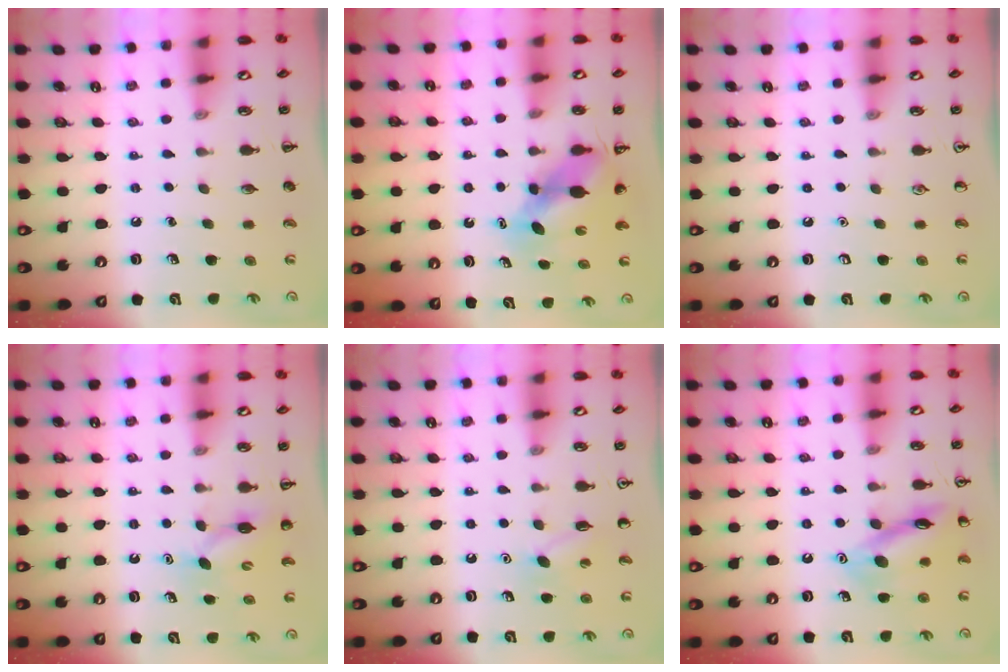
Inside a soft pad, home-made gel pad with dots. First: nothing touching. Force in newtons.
{"total": 6.2, "press": 6.1, "slide": 1.1}
{"total": 0.0}
{"total": 4.6, "press": 4.6, "slide": 0.7}
{"total": 5.8, "press": 5.6, "slide": 1.5}
{"total": 12.3, "press": 12.3, "slide": 1.0}